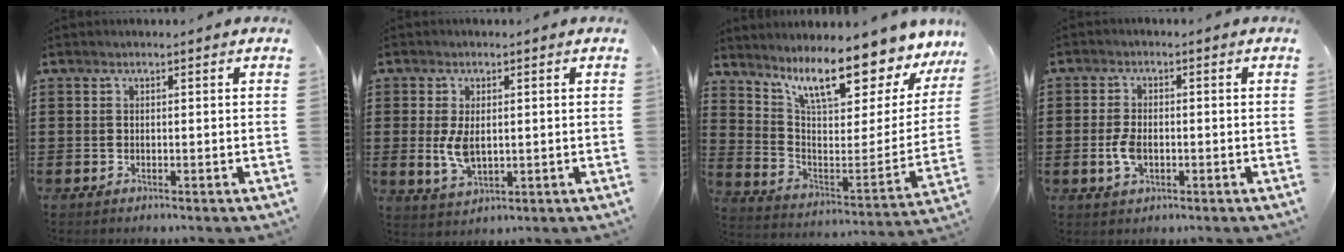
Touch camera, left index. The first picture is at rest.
{"total": 4.9, "force": [0.1, 2.7, 4.1], "torque": [-0.101, -0.002, -0.003]}
{"total": 12.7, "force": [10.1, 2.5, 7.3], "torque": [-0.151, -0.076, 0.169]}
{"total": 3.9, "force": [-0.8, 2.1, 3.2], "torque": [-0.079, -0.004, -0.020]}